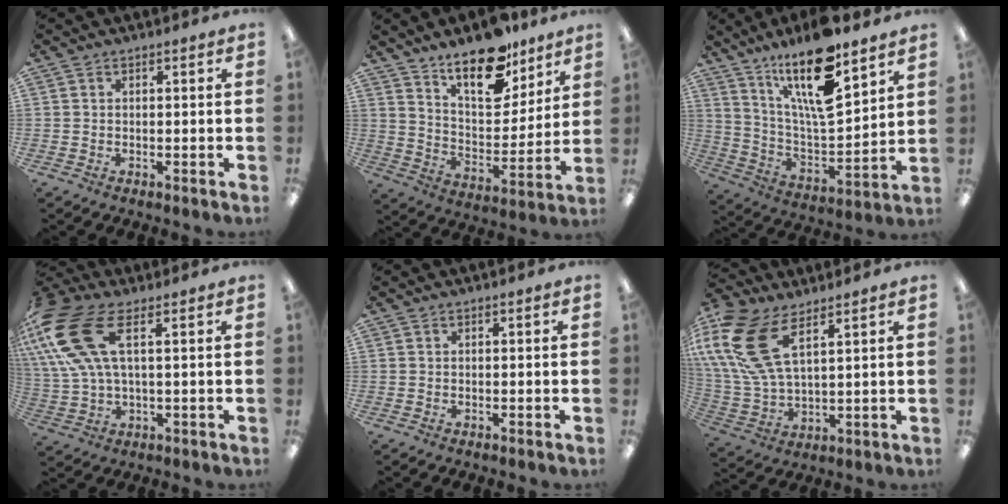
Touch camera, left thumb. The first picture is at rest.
{"total": 15.6, "force": [11.8, 6.4, 7.9], "torque": [-0.125, -0.074, 0.208]}
{"total": 19.4, "force": [13.1, 5.6, 13.2], "torque": [-0.231, -0.076, 0.218]}
{"total": 17.5, "force": [6.8, 7.4, 14.3], "torque": [-0.312, -0.017, 0.122]}
{"total": 0.0}
{"total": 17.5, "force": [9.0, 7.7, 12.8], "torque": [-0.297, -0.036, 0.158]}